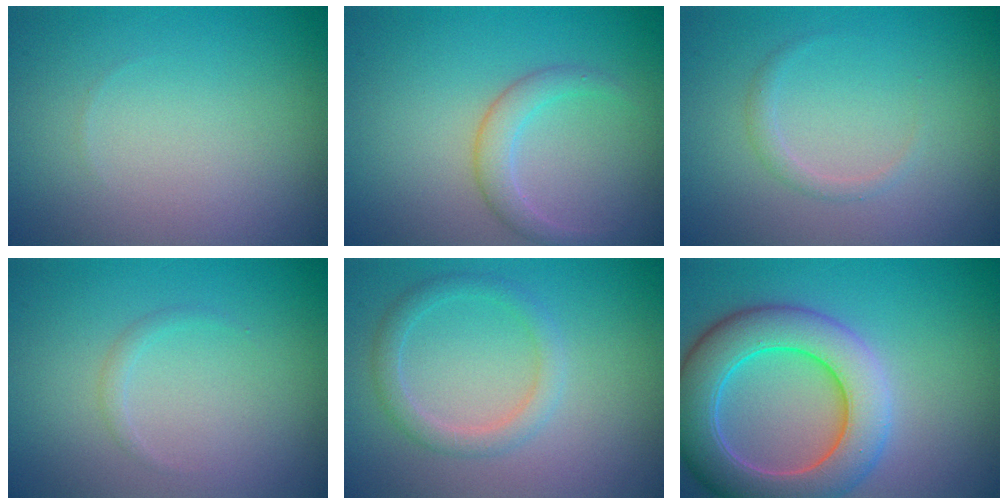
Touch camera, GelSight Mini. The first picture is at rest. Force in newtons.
{"total": 2.2, "press": 2.1, "slide": 0.1}
{"total": 1.0, "press": 1.0, "slide": 0.1}
{"total": 0.7, "press": 0.7, "slide": 0.0}
{"total": 2.2, "press": 2.1, "slide": 0.2}
{"total": 8.3, "press": 8.3, "slide": 0.3}